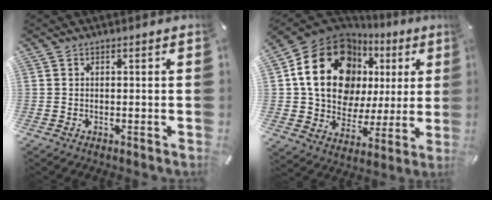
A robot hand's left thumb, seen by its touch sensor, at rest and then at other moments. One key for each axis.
{"total": 22.2, "fx": 7.6, "fy": 16.5, "fz": 12.7, "tx": -0.227, "ty": -0.038, "tz": 0.136}